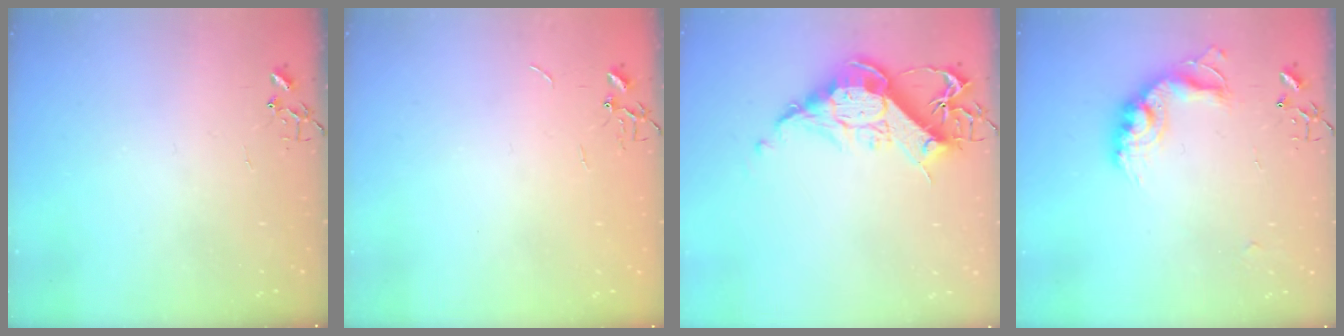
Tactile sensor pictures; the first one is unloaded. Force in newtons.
{"total": 0.7, "press": 0.7, "slide": 0.1}
{"total": 13.7, "press": 13.6, "slide": 1.3}
{"total": 16.0, "press": 16.0, "slide": 0.8}